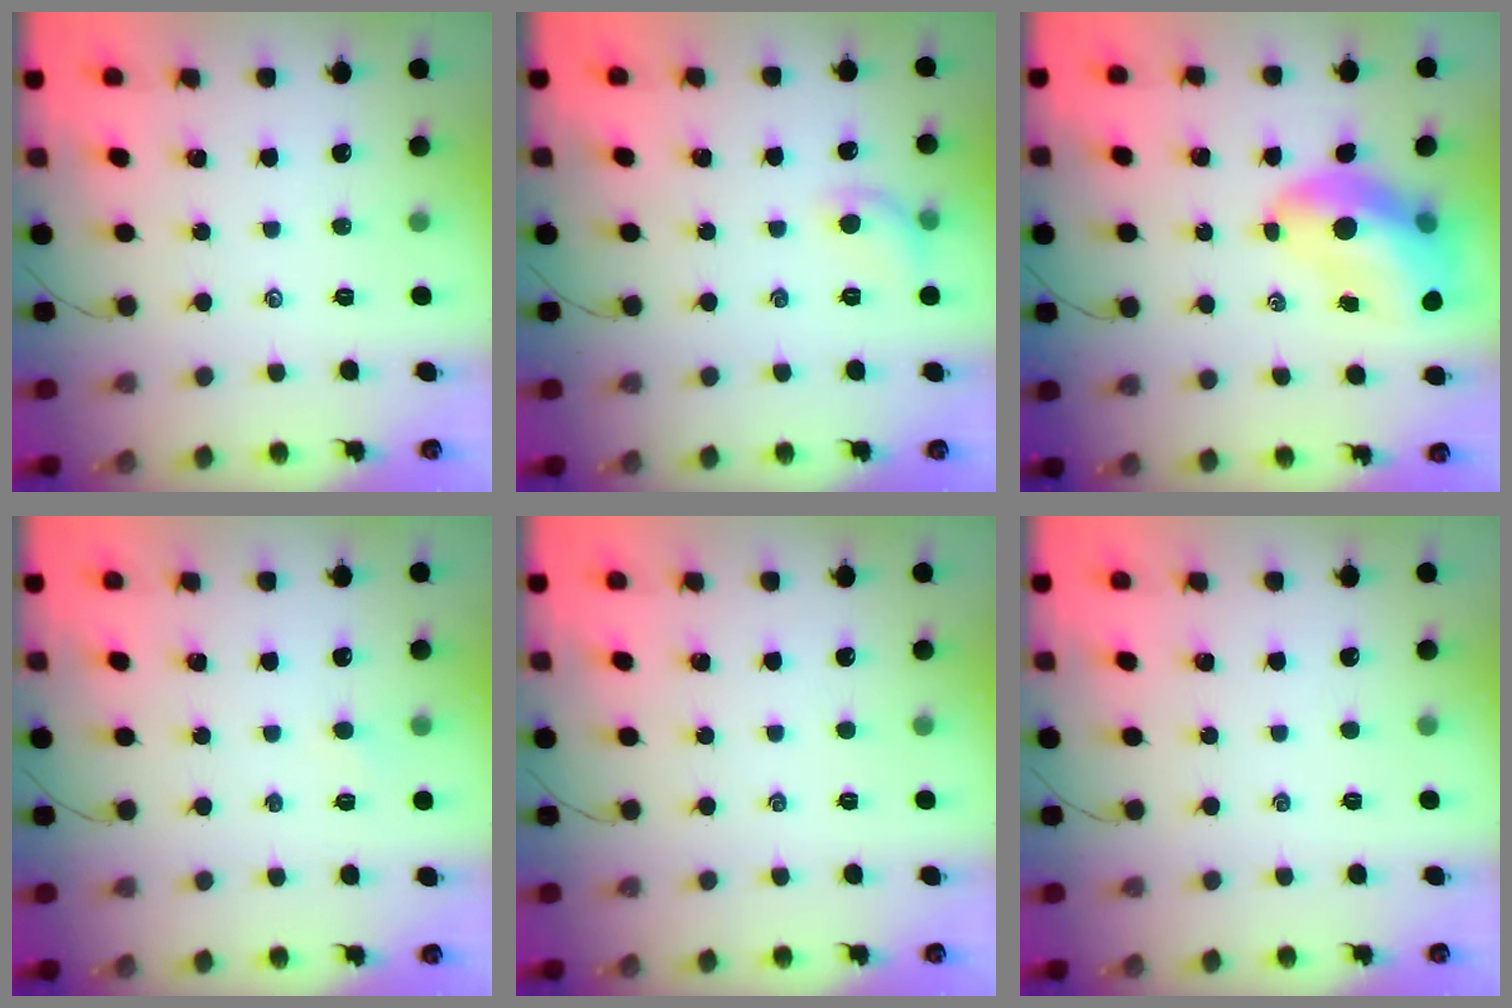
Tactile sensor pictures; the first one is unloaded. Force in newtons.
{"total": 6.6, "press": 6.5, "slide": 1.3}
{"total": 12.6, "press": 12.0, "slide": 3.9}
{"total": 1.5, "press": 1.4, "slide": 0.6}
{"total": 0.0}
{"total": 0.0}